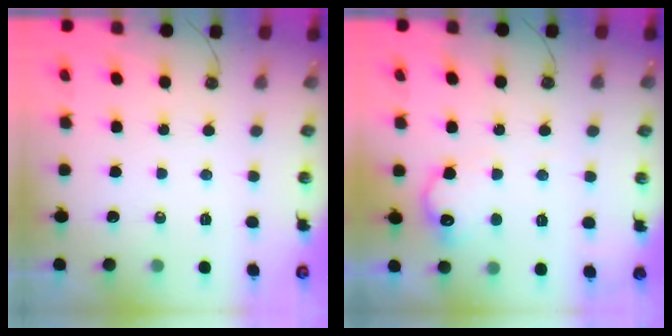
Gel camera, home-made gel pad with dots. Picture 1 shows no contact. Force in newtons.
{"total": 11.8, "press": 11.8, "slide": 0.4}